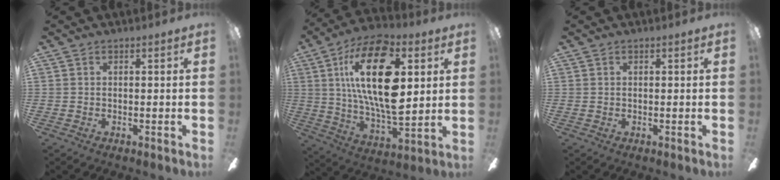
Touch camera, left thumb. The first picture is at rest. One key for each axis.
{"total": 25.6, "fx": 7.5, "fy": 11.6, "fz": 21.5, "tx": -0.412, "ty": -0.021, "tz": 0.117}
{"total": 0.0}